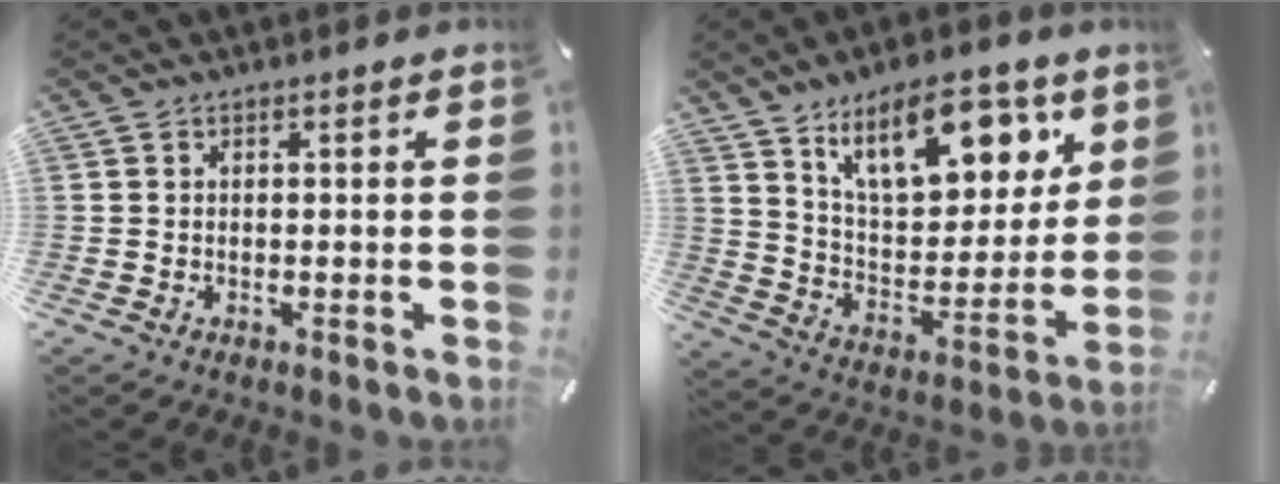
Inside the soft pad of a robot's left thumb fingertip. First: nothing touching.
{"total": 18.1, "force": [11.2, 8.7, 11.2], "torque": [-0.166, -0.055, 0.194]}